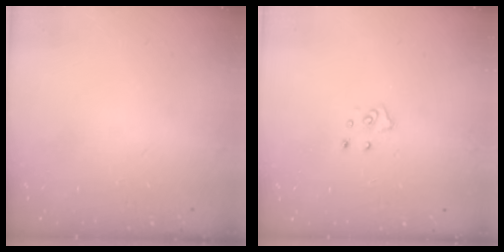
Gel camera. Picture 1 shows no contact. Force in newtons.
{"total": 5.7, "press": 5.7, "slide": 0.4}